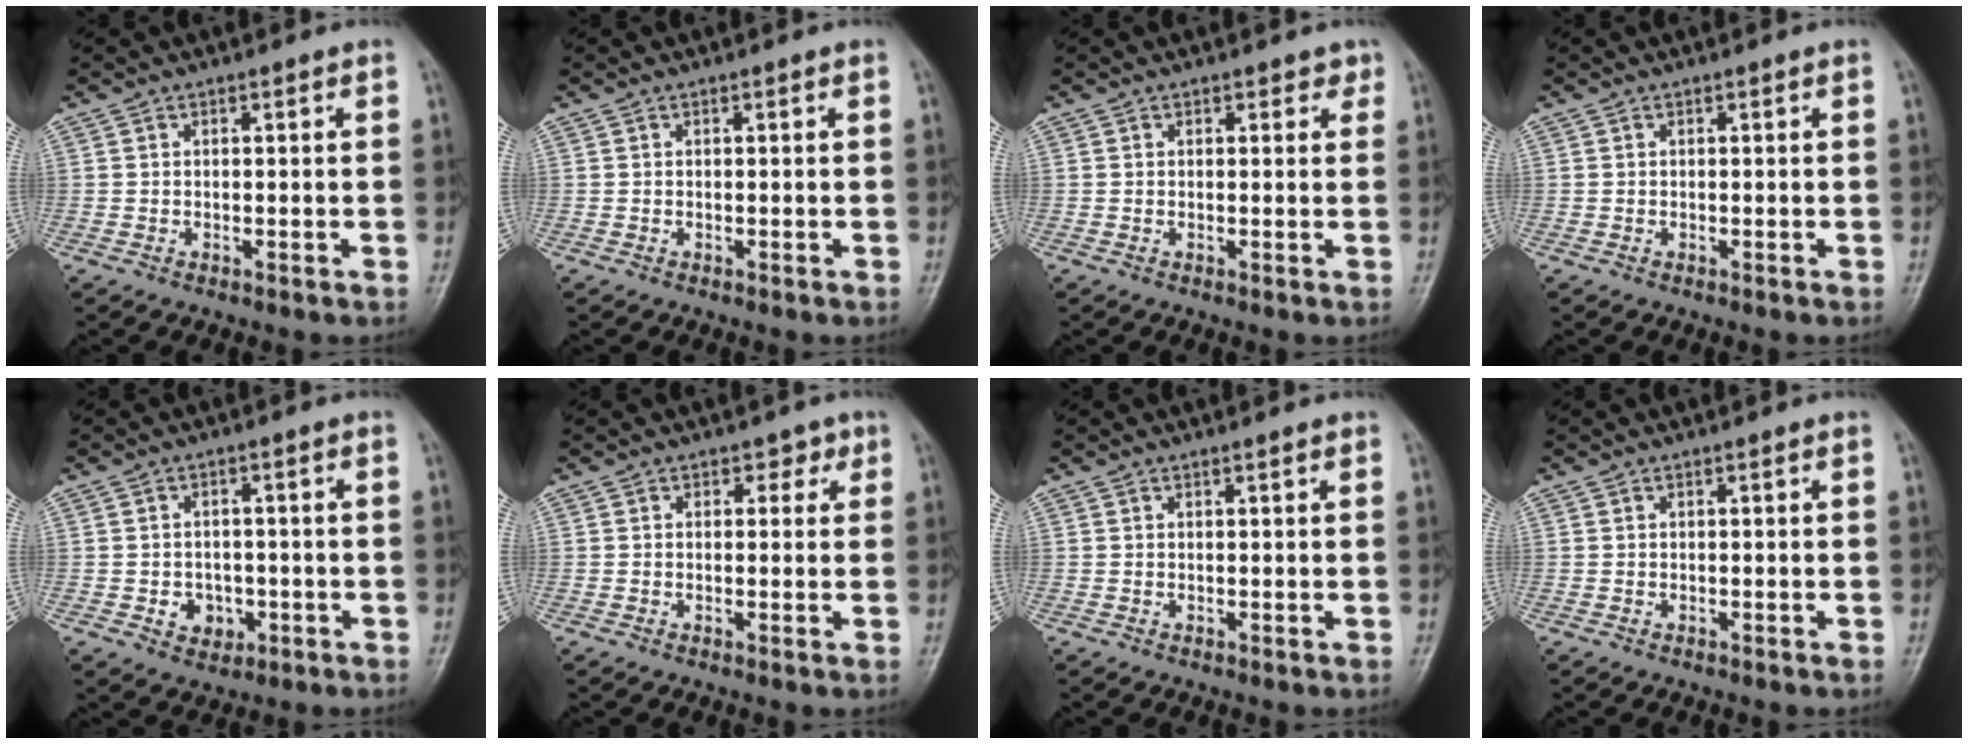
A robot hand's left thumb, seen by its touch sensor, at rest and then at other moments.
{"total": 0.0}
{"total": 1.6, "force": [1.0, 1.1, 0.6], "torque": [0.014, -0.003, 0.007]}
{"total": 0.0}
{"total": 4.4, "force": [-1.3, 3.7, 2.1], "torque": [-0.009, 0.007, -0.012]}
{"total": 2.2, "force": [1.0, 1.7, 1.0], "torque": [0.011, 0.000, 0.005]}
{"total": 0.6, "force": [0.4, 0.1, 0.4], "torque": [-0.007, -0.001, 0.006]}
{"total": 0.0}